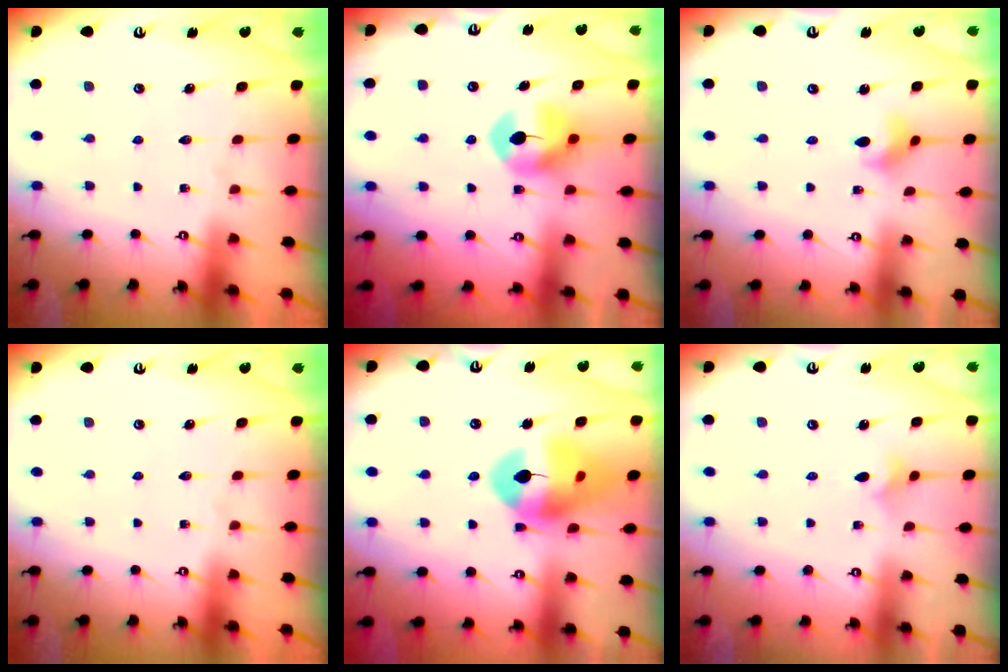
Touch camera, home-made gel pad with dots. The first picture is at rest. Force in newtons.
{"total": 7.8, "press": 7.8, "slide": 0.5}
{"total": 4.2, "press": 4.1, "slide": 0.6}
{"total": 0.0}
{"total": 16.3, "press": 16.1, "slide": 2.3}
{"total": 3.1, "press": 3.0, "slide": 0.7}